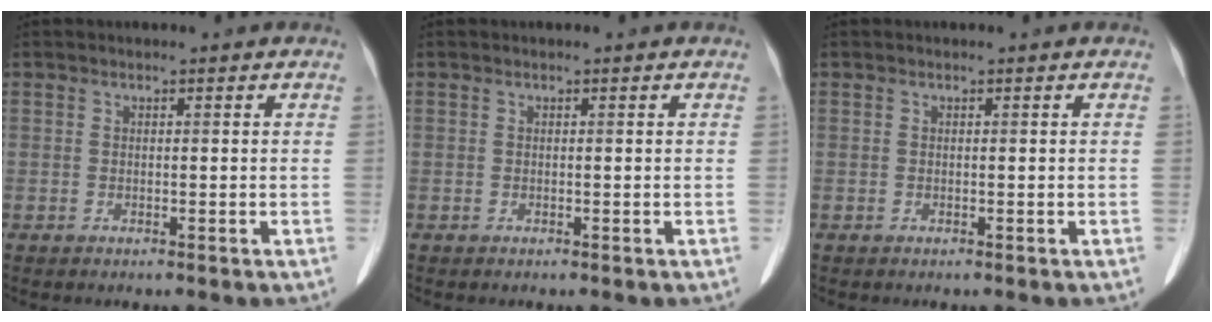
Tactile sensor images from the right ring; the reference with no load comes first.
{"total": 0.0}
{"total": 0.0}